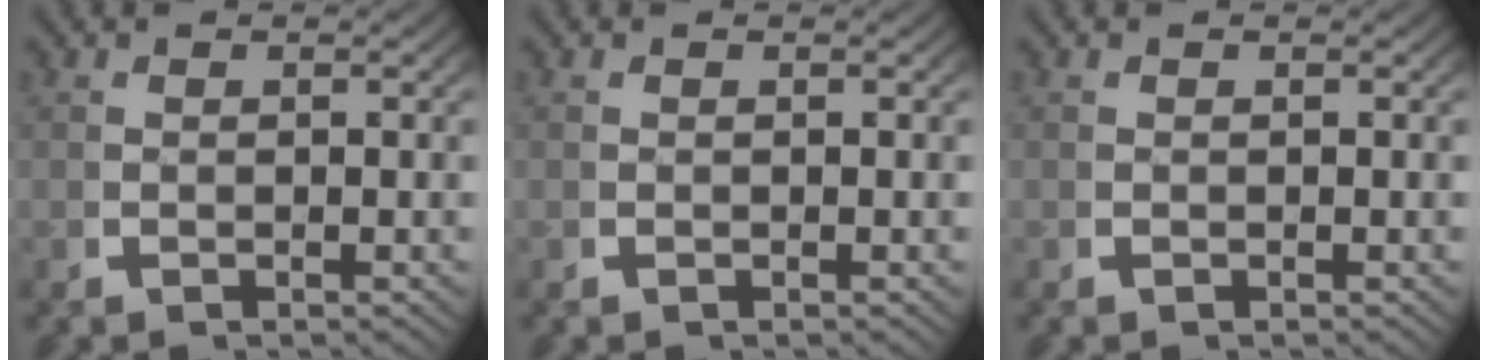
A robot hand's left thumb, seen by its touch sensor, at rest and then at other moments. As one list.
[{"total": 0.0}, {"total": 0.0}]